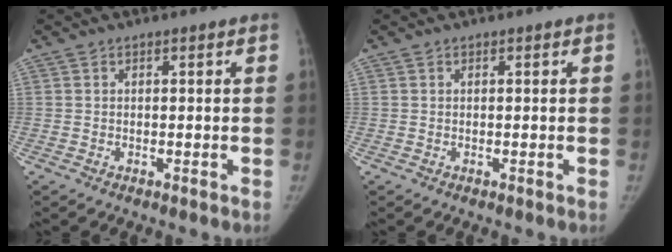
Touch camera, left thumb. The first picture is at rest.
{"total": 0.0}